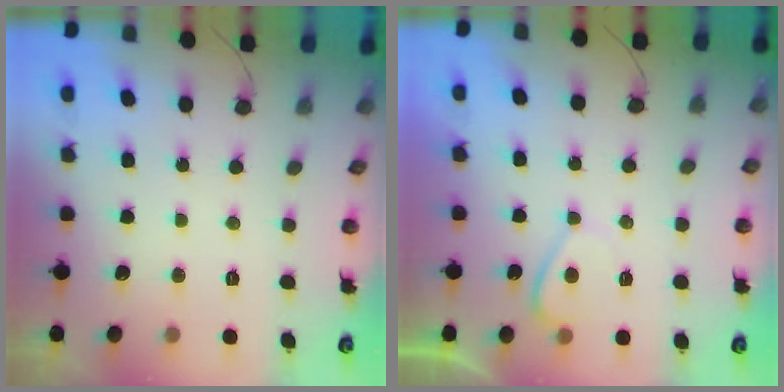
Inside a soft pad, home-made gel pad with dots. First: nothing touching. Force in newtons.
{"total": 2.1, "press": 2.0, "slide": 0.7}